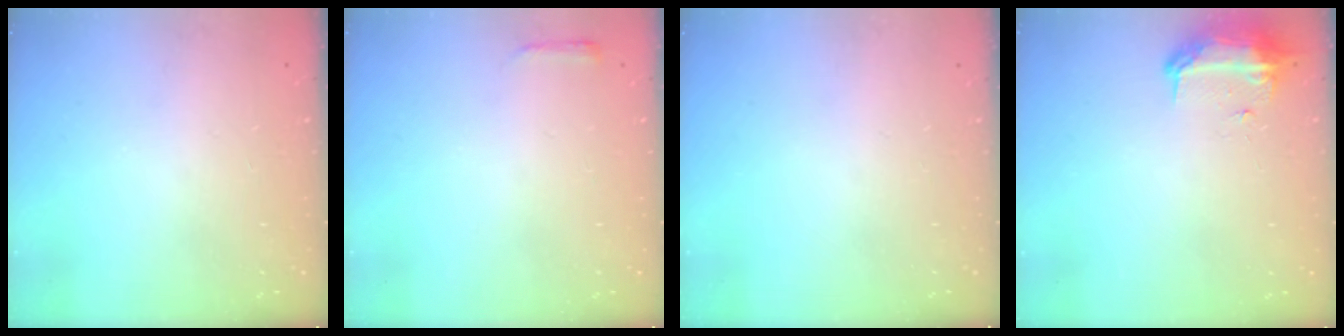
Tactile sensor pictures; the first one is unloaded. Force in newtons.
{"total": 2.4, "press": 2.3, "slide": 0.6}
{"total": 0.0}
{"total": 8.4, "press": 8.4, "slide": 0.5}